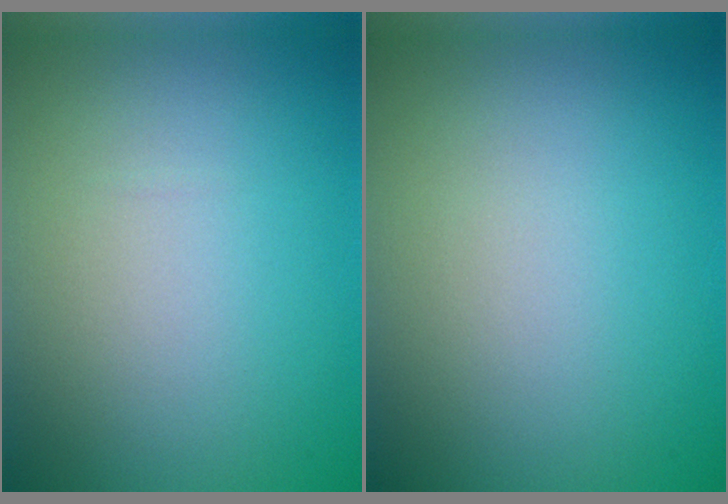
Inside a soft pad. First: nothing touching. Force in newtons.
{"total": 0.0}